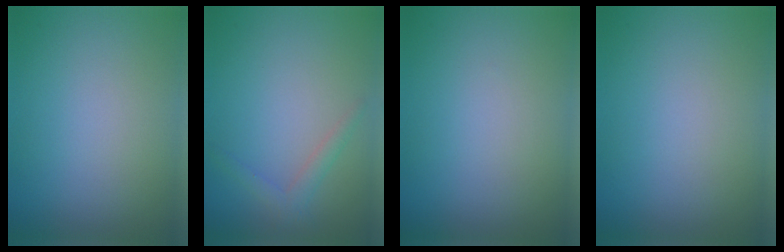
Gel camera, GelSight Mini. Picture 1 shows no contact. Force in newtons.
{"total": 1.5, "press": 1.5, "slide": 0.1}
{"total": 0.0}
{"total": 0.0}